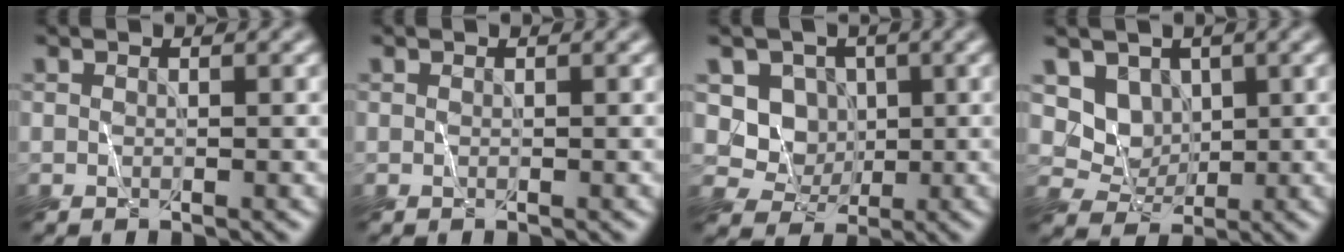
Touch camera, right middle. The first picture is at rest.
{"total": 0.0}
{"total": 2.8, "force": [0.7, 2.7, 0.5], "torque": [-0.003, -0.005, 0.003]}
{"total": 2.5, "force": [1.4, 2.1, 0.3], "torque": [-0.004, -0.008, 0.018]}